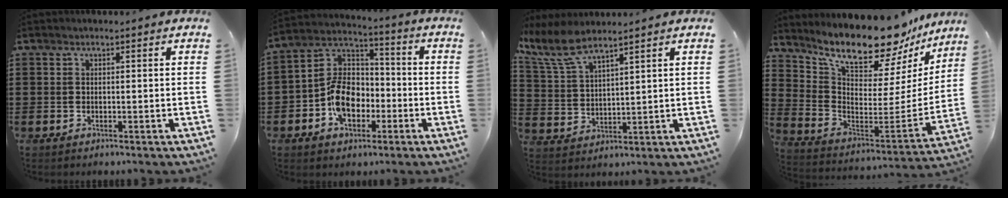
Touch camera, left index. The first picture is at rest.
{"total": 9.9, "force": [-3.2, 6.9, 6.3], "torque": [-0.154, 0.018, -0.065]}
{"total": 7.3, "force": [6.0, 1.4, 3.9], "torque": [-0.103, -0.019, 0.107]}
{"total": 13.3, "force": [11.9, 2.3, 5.3], "torque": [-0.122, -0.097, 0.202]}